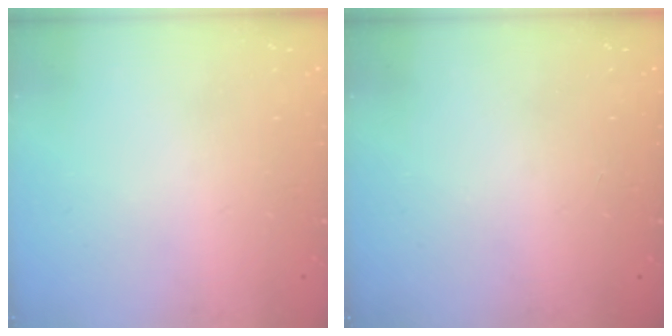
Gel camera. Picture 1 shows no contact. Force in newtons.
{"total": 0.0}